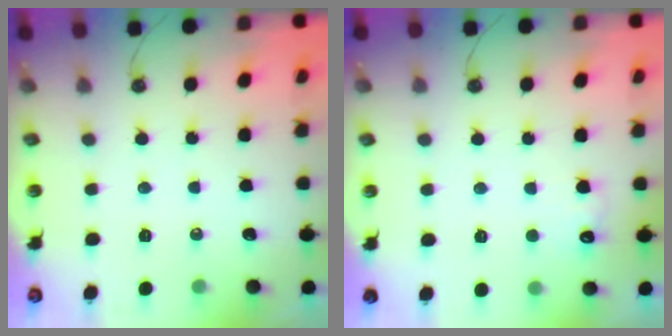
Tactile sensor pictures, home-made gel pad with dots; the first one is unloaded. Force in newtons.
{"total": 5.7, "press": 5.5, "slide": 1.3}